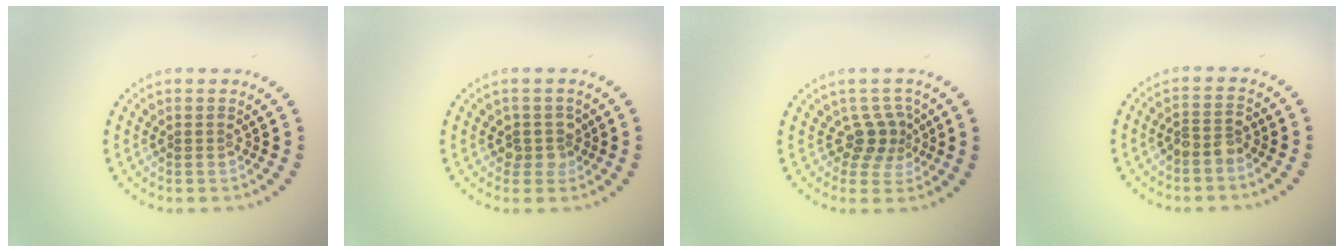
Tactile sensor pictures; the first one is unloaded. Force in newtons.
{"total": 1.8, "press": 1.5, "slide": 1.0}
{"total": 2.5, "press": 1.8, "slide": 1.8}
{"total": 1.9, "press": 1.5, "slide": 1.1}